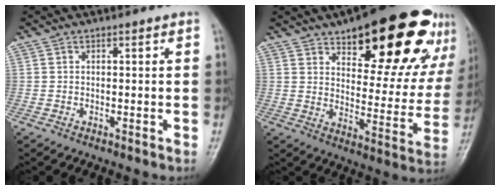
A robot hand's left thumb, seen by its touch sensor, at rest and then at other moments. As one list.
[{"total": 25.4, "force": [15.6, 10.0, 17.4], "torque": [-0.186, -0.056, 0.217]}]